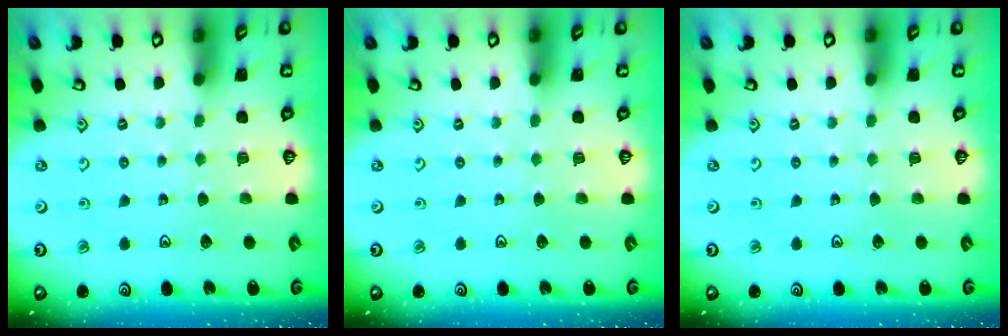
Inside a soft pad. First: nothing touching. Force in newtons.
{"total": 0.0}
{"total": 0.0}